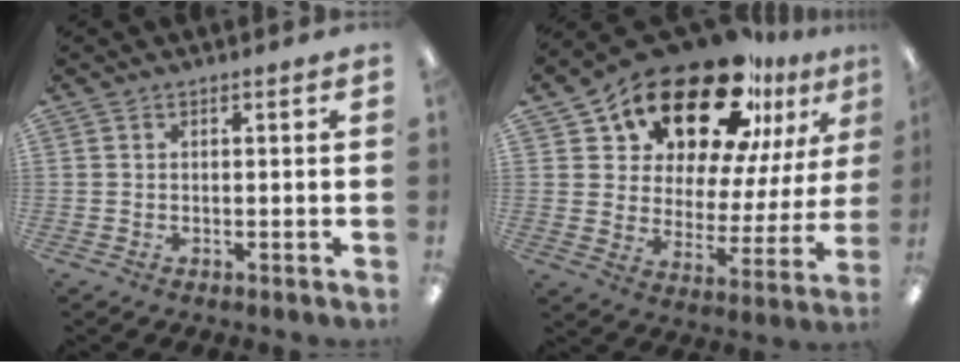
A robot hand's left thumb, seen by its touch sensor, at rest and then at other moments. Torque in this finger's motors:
{"motor_torque": [1.38, 1.92, 1.98, -0.80, 0.25]}